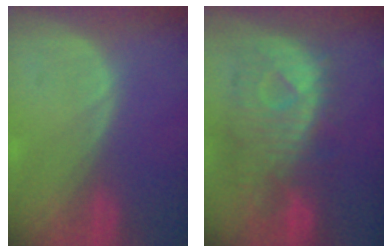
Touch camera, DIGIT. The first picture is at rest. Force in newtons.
{"total": 10.7, "press": 9.7, "slide": 4.7}